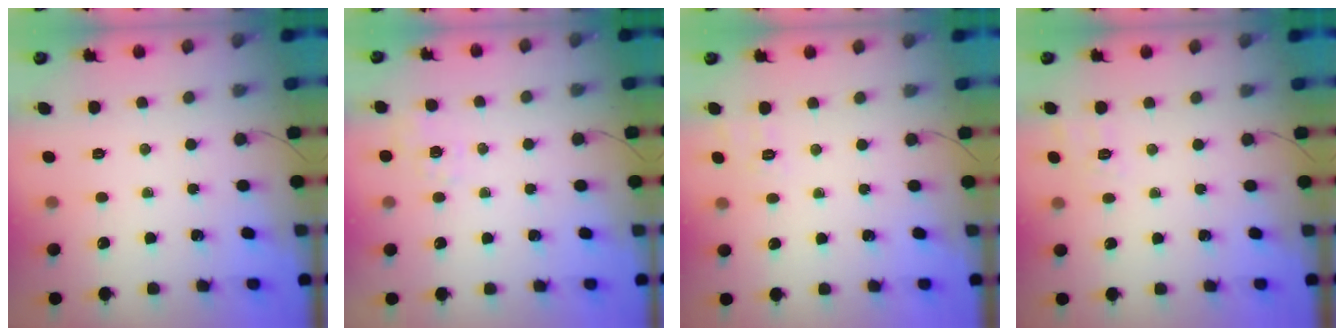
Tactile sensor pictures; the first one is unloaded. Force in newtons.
{"total": 2.3, "press": 1.6, "slide": 1.6}
{"total": 2.5, "press": 1.8, "slide": 1.8}
{"total": 6.9, "press": 6.5, "slide": 2.1}